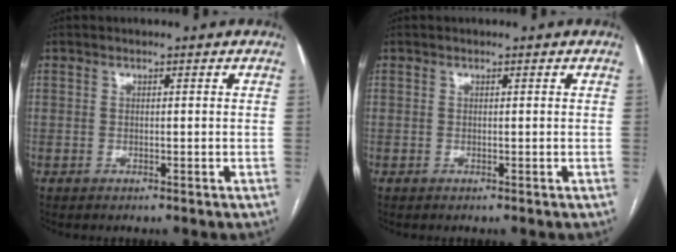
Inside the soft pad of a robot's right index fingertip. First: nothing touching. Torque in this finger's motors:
{"motor_torque": [0.07, 0.03, 0.03, 0.01]}